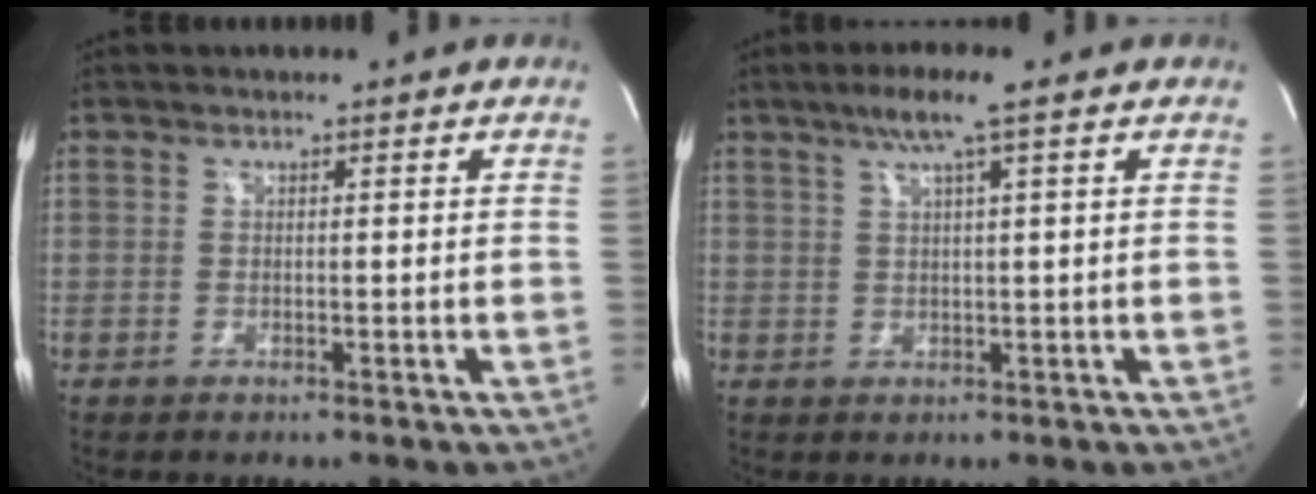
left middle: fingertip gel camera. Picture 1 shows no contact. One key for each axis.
{"total": 4.9, "fx": 2.7, "fy": -0.6, "fz": 4.0, "tx": -0.080, "ty": 0.007, "tz": 0.052}